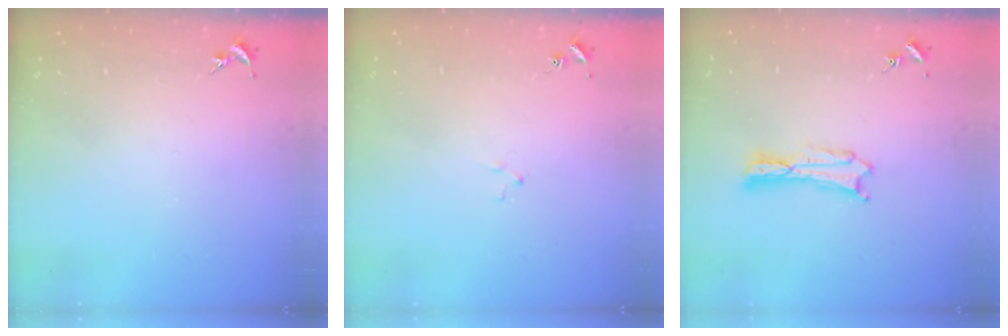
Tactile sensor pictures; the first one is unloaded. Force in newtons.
{"total": 1.5, "press": 1.5, "slide": 0.2}
{"total": 0.6, "press": 0.6, "slide": 0.2}